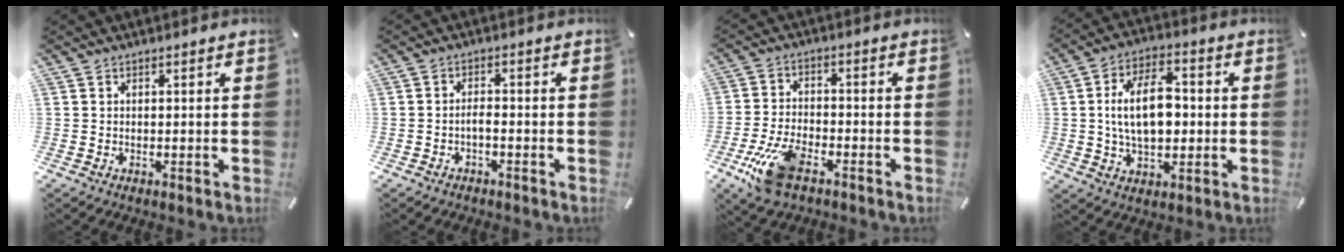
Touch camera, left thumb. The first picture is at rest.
{"total": 2.2, "force": [-1.4, 0.9, 1.5], "torque": [-0.034, 0.006, -0.029]}
{"total": 11.2, "force": [-6.3, 5.2, 7.7], "torque": [-0.161, 0.025, -0.115]}
{"total": 13.6, "force": [0.4, 8.4, 10.8], "torque": [-0.202, 0.005, 0.003]}